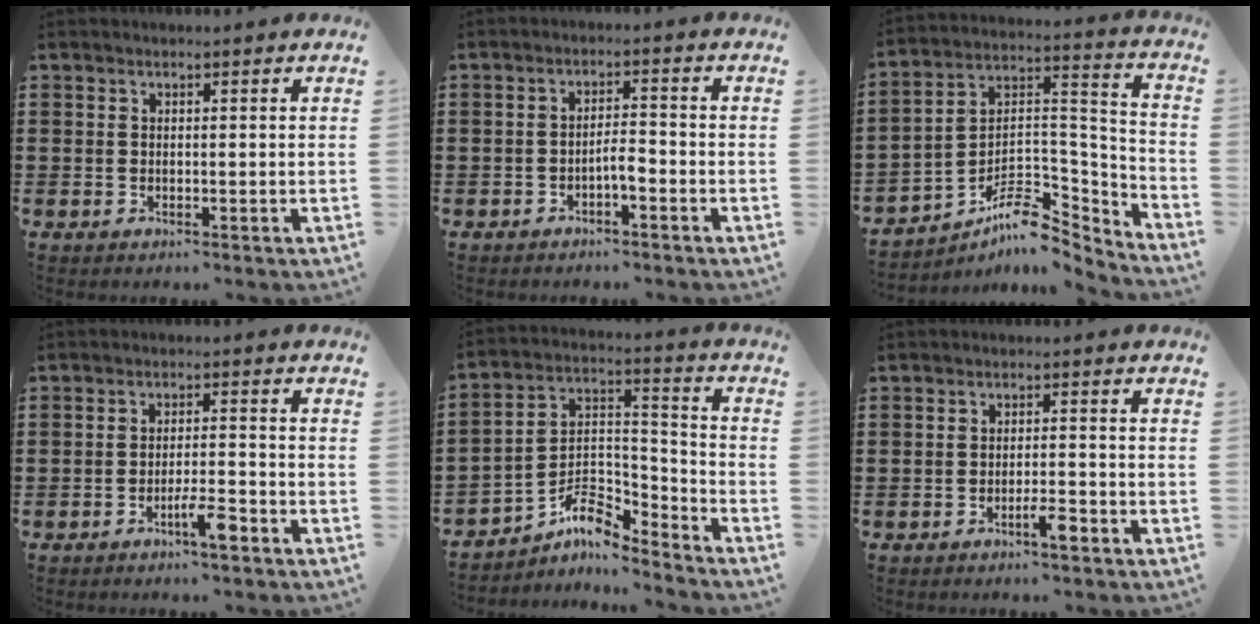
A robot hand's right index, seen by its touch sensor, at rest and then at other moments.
{"total": 2.7, "force": [-1.5, 0.6, 2.2], "torque": [-0.041, 0.006, -0.028]}
{"total": 8.5, "force": [-6.1, 3.7, 4.5], "torque": [-0.080, 0.000, -0.115]}
{"total": 4.7, "force": [-3.0, 0.5, 3.6], "torque": [-0.064, -0.002, -0.053]}
{"total": 7.5, "force": [-5.6, 2.9, 3.9], "torque": [-0.087, -0.005, -0.112]}
{"total": 3.3, "force": [-2.2, 0.4, 2.5], "torque": [-0.041, 0.004, -0.039]}